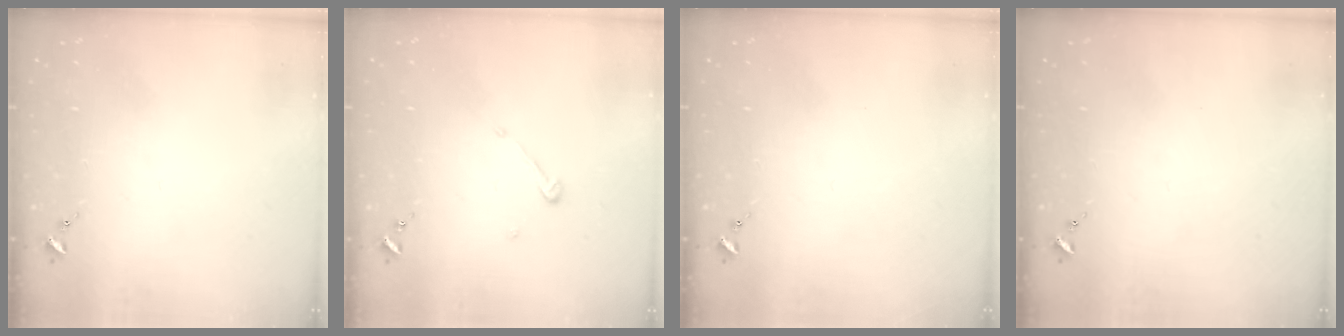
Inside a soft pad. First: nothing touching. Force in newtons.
{"total": 3.9, "press": 3.9, "slide": 0.3}
{"total": 0.0}
{"total": 0.0}